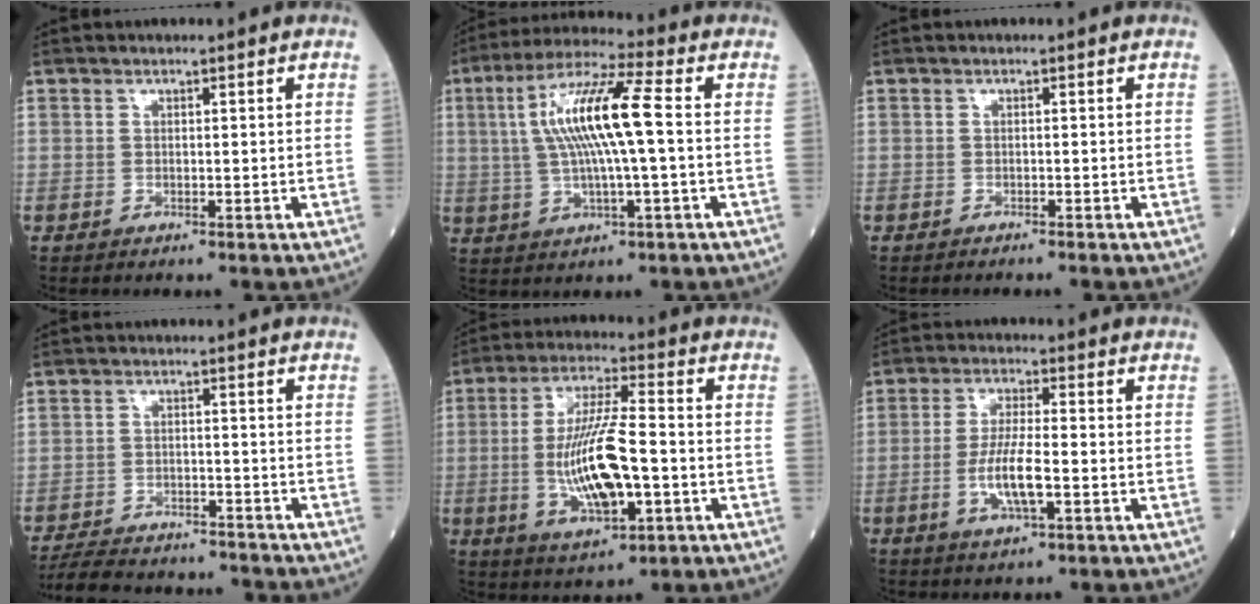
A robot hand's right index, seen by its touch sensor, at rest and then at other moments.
{"total": 12.3, "force": [1.2, 0.9, 12.2], "torque": [-0.244, 0.018, 0.020]}
{"total": 1.9, "force": [-1.7, -0.2, 0.8], "torque": [-0.015, 0.000, -0.021]}
{"total": 11.5, "force": [-10.9, 2.5, 2.7], "torque": [-0.051, 0.006, -0.159]}
{"total": 13.4, "force": [-2.3, 3.2, 12.8], "torque": [-0.253, -0.002, -0.037]}
{"total": 7.6, "force": [-2.1, 1.4, 7.2], "torque": [-0.150, -0.003, -0.040]}